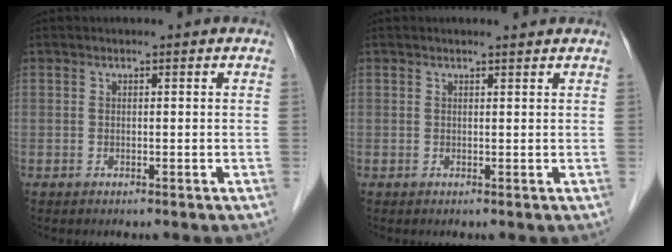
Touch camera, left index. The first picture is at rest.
{"total": 0.0}